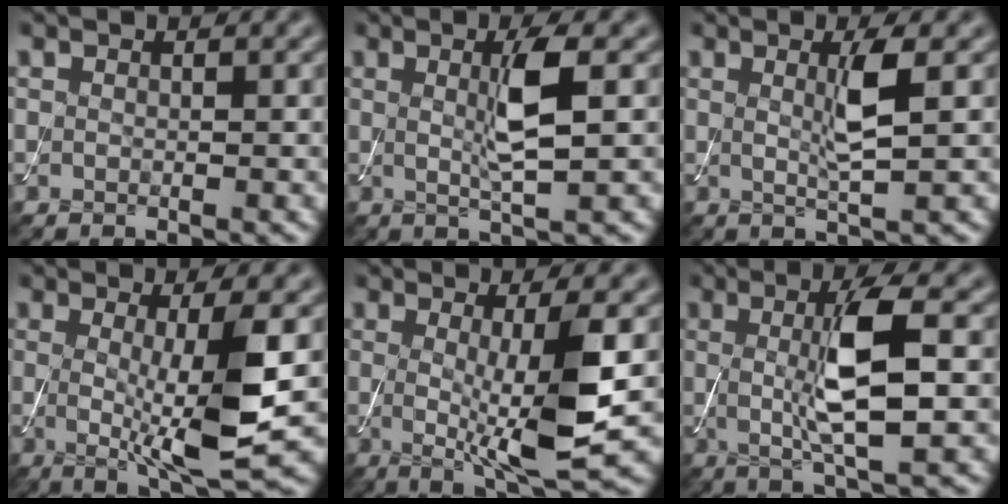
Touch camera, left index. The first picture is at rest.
{"total": 4.2, "force": [0.6, 0.7, 4.1], "torque": [-0.078, -0.005, 0.010]}
{"total": 3.2, "force": [0.6, 0.5, 3.1], "torque": [-0.058, -0.005, 0.010]}
{"total": 7.3, "force": [-0.1, 1.2, 7.2], "torque": [-0.115, -0.018, 0.004]}
{"total": 7.2, "force": [-0.1, 1.3, 7.1], "torque": [-0.114, -0.018, 0.004]}
{"total": 6.7, "force": [0.4, 1.4, 6.6], "torque": [-0.124, 0.000, 0.007]}